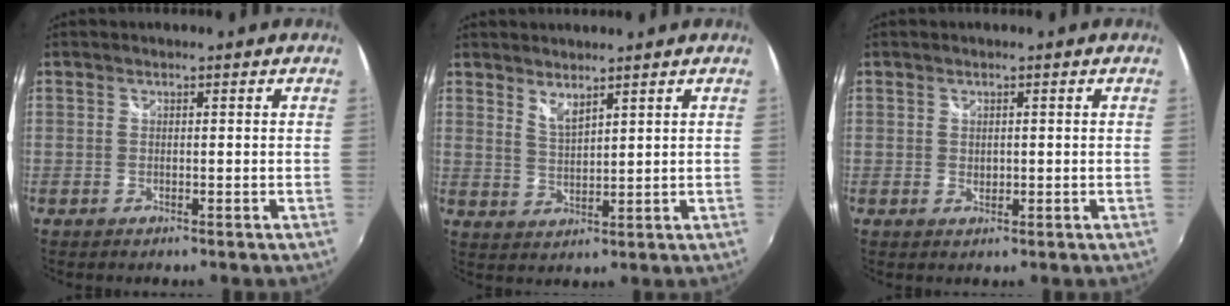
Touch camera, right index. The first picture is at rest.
{"total": 3.5, "force": [3.0, 0.7, 1.7], "torque": [-0.029, -0.005, 0.052]}
{"total": 1.1, "force": [0.2, 0.9, 0.5], "torque": [-0.007, 0.000, 0.004]}